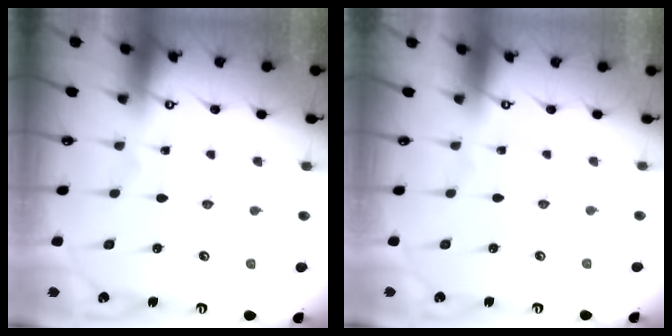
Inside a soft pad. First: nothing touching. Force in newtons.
{"total": 1.5, "press": 1.4, "slide": 0.6}